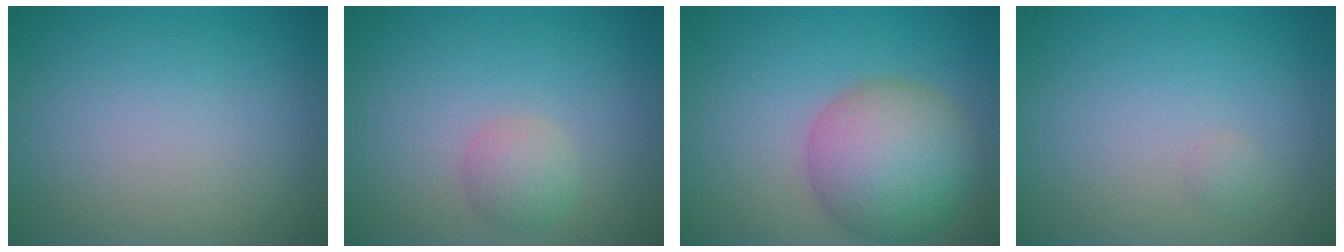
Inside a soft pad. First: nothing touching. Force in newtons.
{"total": 2.1, "press": 2.1, "slide": 0.2}
{"total": 7.9, "press": 7.9, "slide": 0.4}
{"total": 0.5, "press": 0.5, "slide": 0.0}